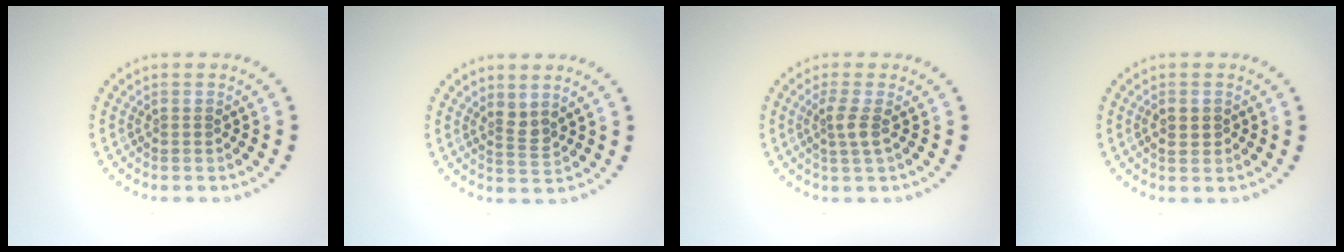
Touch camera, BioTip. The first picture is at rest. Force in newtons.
{"total": 1.6, "press": 1.2, "slide": 1.1}
{"total": 1.8, "press": 1.4, "slide": 1.2}
{"total": 1.2, "press": 1.1, "slide": 0.1}